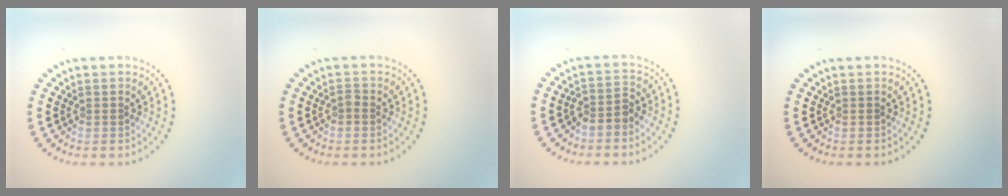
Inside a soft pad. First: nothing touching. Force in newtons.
{"total": 0.5, "press": 0.5, "slide": 0.3}
{"total": 2.0, "press": 1.7, "slide": 1.2}
{"total": 0.0}